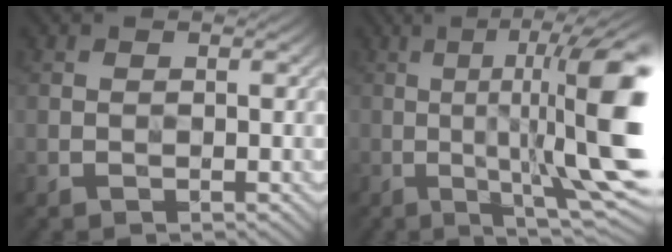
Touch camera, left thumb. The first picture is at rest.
{"total": 17.0, "force": [-0.4, 4.1, 16.5], "torque": [-0.221, 0.018, -0.002]}